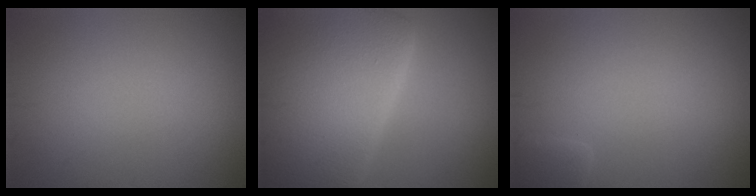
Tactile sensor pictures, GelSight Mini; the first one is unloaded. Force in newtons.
{"total": 18.5, "press": 18.5, "slide": 1.0}
{"total": 0.9, "press": 0.9, "slide": 0.1}